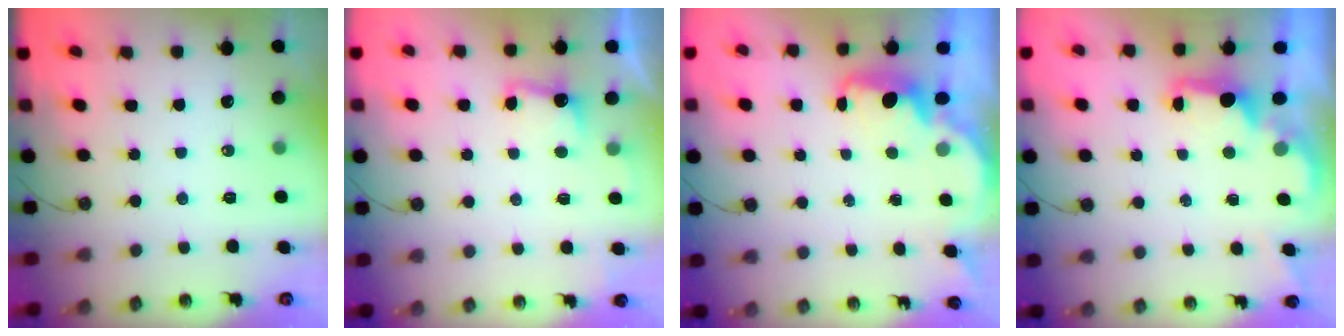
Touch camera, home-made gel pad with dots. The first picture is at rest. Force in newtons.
{"total": 3.3, "press": 3.1, "slide": 1.0}
{"total": 2.3, "press": 2.2, "slide": 0.6}
{"total": 1.9, "press": 1.7, "slide": 0.8}